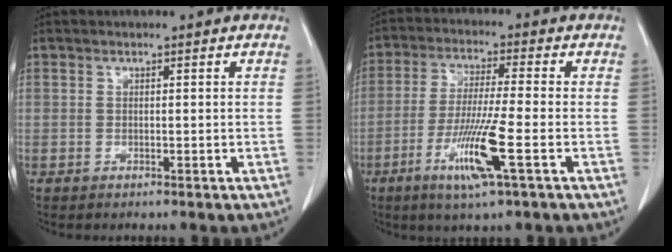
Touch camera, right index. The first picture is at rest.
{"total": 10.0, "force": [-3.9, -0.4, 9.2], "torque": [-0.181, -0.020, -0.076]}